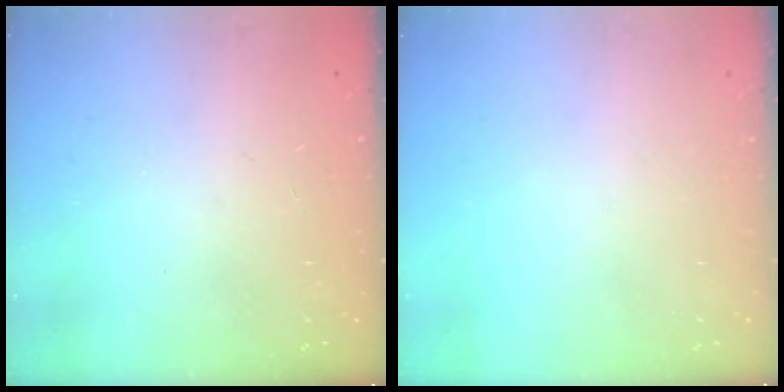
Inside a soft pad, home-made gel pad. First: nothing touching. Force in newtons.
{"total": 0.0}